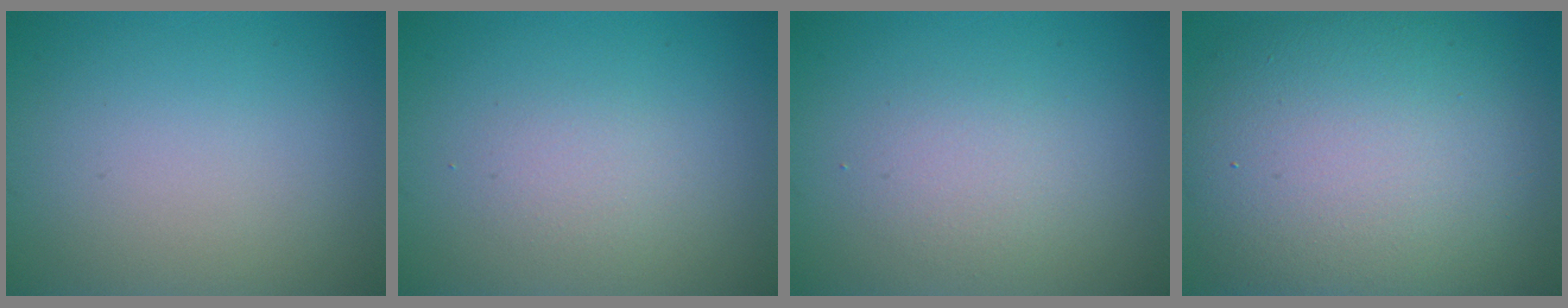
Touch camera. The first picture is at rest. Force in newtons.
{"total": 1.5, "press": 1.4, "slide": 0.1}
{"total": 1.9, "press": 1.9, "slide": 0.1}
{"total": 13.2, "press": 13.2, "slide": 0.9}